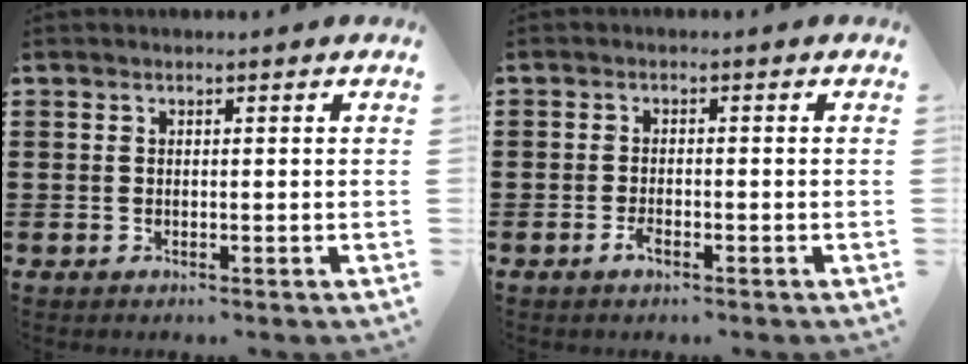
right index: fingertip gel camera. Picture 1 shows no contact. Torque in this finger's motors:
{"motor_torque": [1.09, 1.05, 0.02, 0.02]}